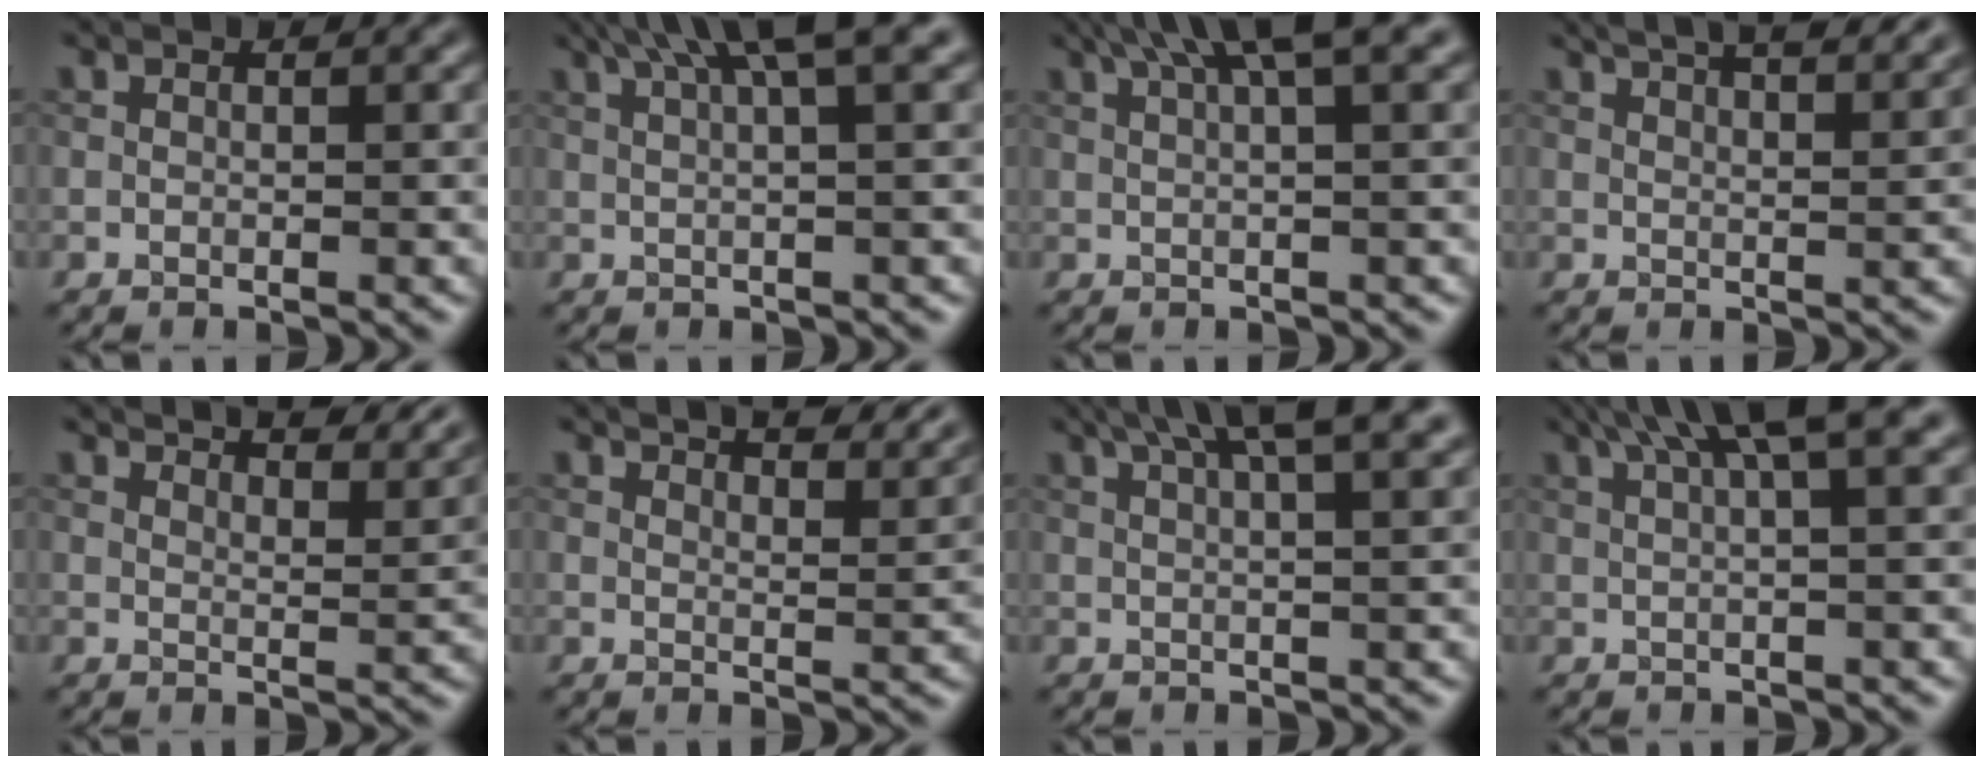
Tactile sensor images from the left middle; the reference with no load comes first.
{"total": 6.3, "force": [3.5, 1.1, 5.2], "torque": [-0.068, 0.022, 0.050]}
{"total": 5.7, "force": [3.2, 0.9, 4.7], "torque": [-0.067, 0.018, 0.050]}
{"total": 9.2, "force": [6.4, 3.3, 5.7], "torque": [-0.044, 0.043, 0.054]}
{"total": 8.0, "force": [7.0, 1.8, 3.5], "torque": [-0.032, 0.014, 0.067]}
{"total": 7.2, "force": [6.0, 1.8, 3.5], "torque": [-0.026, 0.016, 0.054]}
{"total": 7.0, "force": [4.1, 1.5, 5.5], "torque": [-0.066, 0.026, 0.041]}
{"total": 6.3, "force": [3.3, 1.1, 5.3], "torque": [-0.070, 0.022, 0.051]}